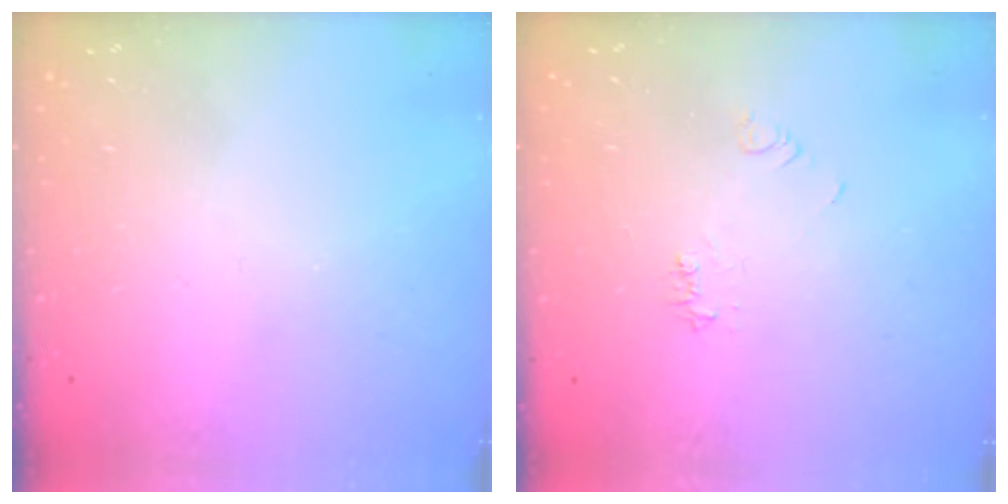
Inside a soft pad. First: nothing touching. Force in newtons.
{"total": 4.5, "press": 4.5, "slide": 0.7}